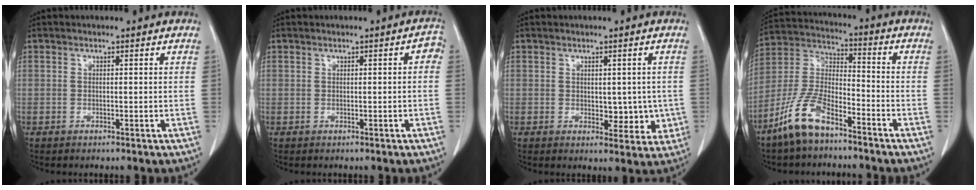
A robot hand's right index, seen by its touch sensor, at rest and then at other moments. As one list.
[{"total": 1.7, "force": [0.0, 0.7, 1.5], "torque": [-0.007, 0.006, -0.002]}, {"total": 4.5, "force": [-0.1, 2.8, 3.5], "torque": [-0.030, -0.003, 0.009]}, {"total": 11.2, "force": [-7.9, 3.6, 7.1], "torque": [-0.163, -0.004, -0.158]}]